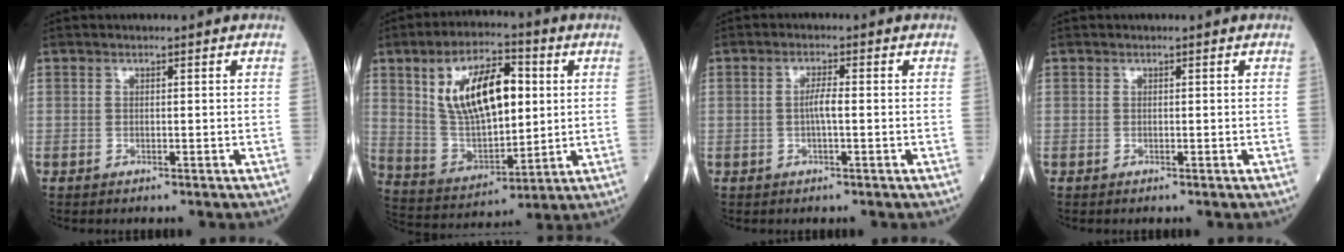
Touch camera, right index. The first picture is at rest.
{"total": 15.3, "force": [4.2, 6.5, 13.2], "torque": [-0.247, 0.018, 0.084]}
{"total": 2.4, "force": [-0.2, 0.1, 2.3], "torque": [-0.047, 0.002, -0.002]}
{"total": 0.0}